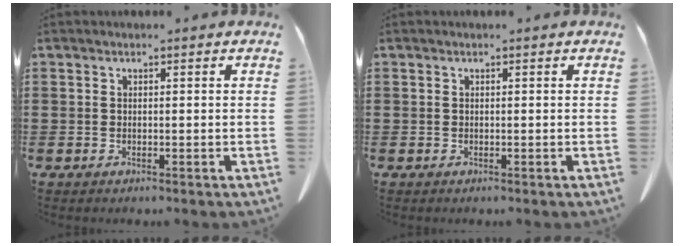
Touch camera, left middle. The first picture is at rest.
{"total": 0.0}